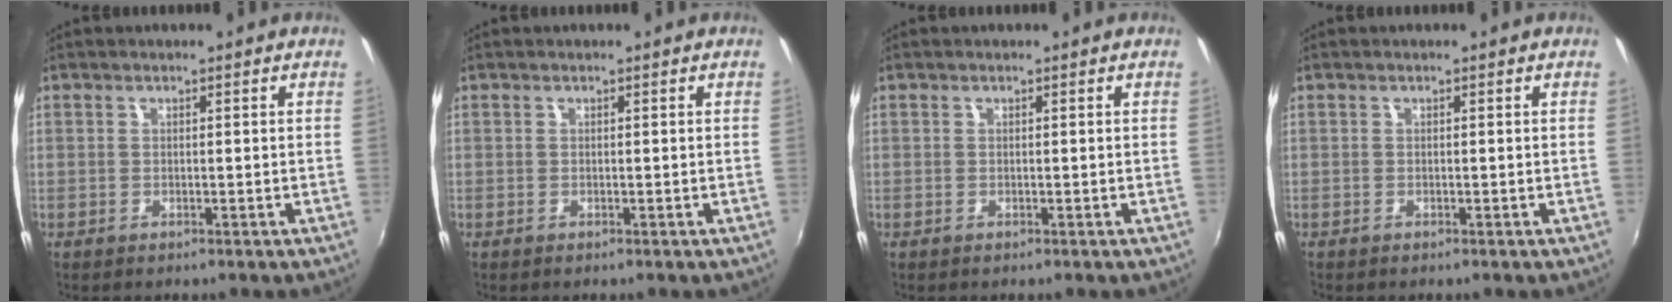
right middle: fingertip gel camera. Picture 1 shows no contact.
{"total": 0.0}
{"total": 0.0}
{"total": 0.0}